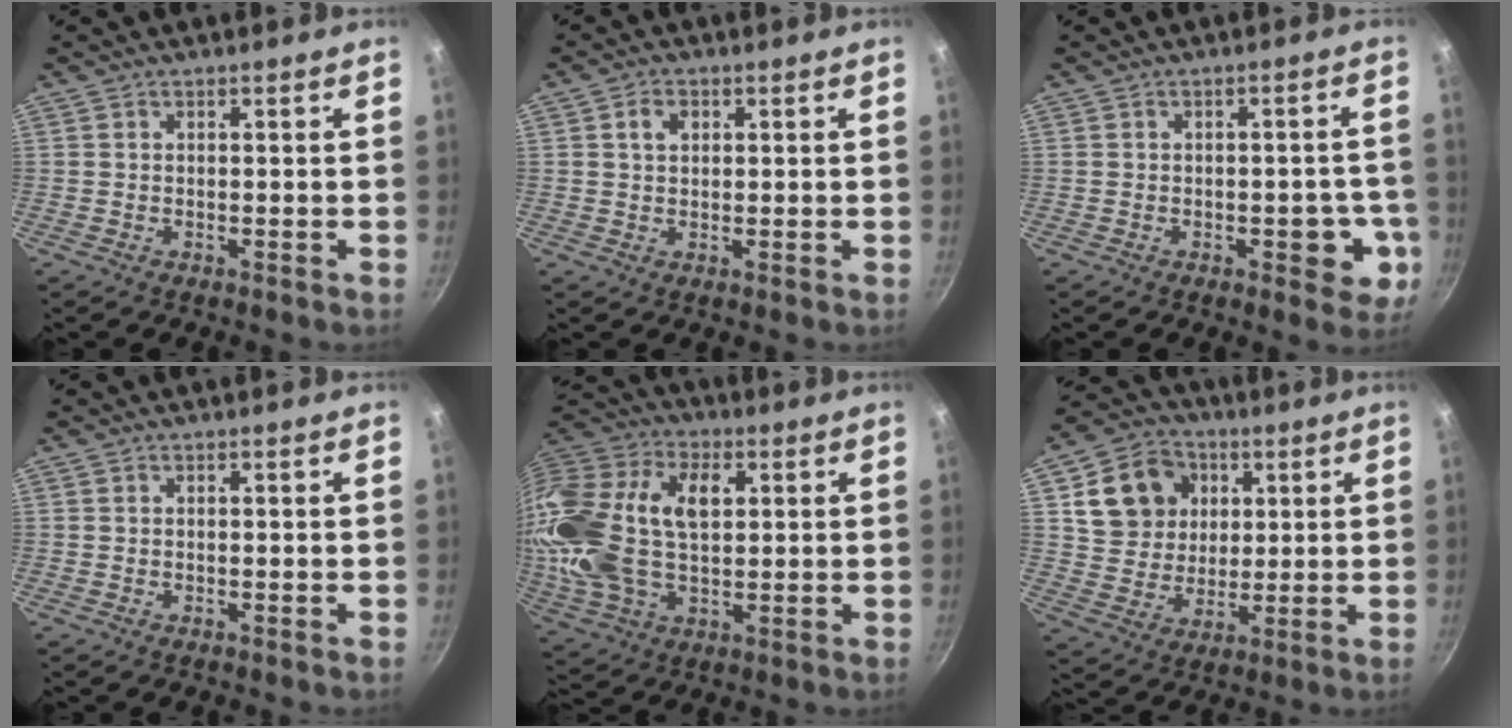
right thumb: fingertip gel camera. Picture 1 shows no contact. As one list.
[{"total": 3.0, "force": [0.9, 2.2, 1.8], "torque": [-0.021, 0.001, 0.014]}, {"total": 7.2, "force": [-2.2, 3.7, 5.8], "torque": [-0.036, 0.010, -0.026]}, {"total": 0.0}, {"total": 24.6, "force": [4.0, 15.0, 19.0], "torque": [-0.380, 0.016, 0.067]}, {"total": 13.6, "force": [4.0, 11.6, 5.8], "torque": [-0.079, 0.002, 0.072]}]